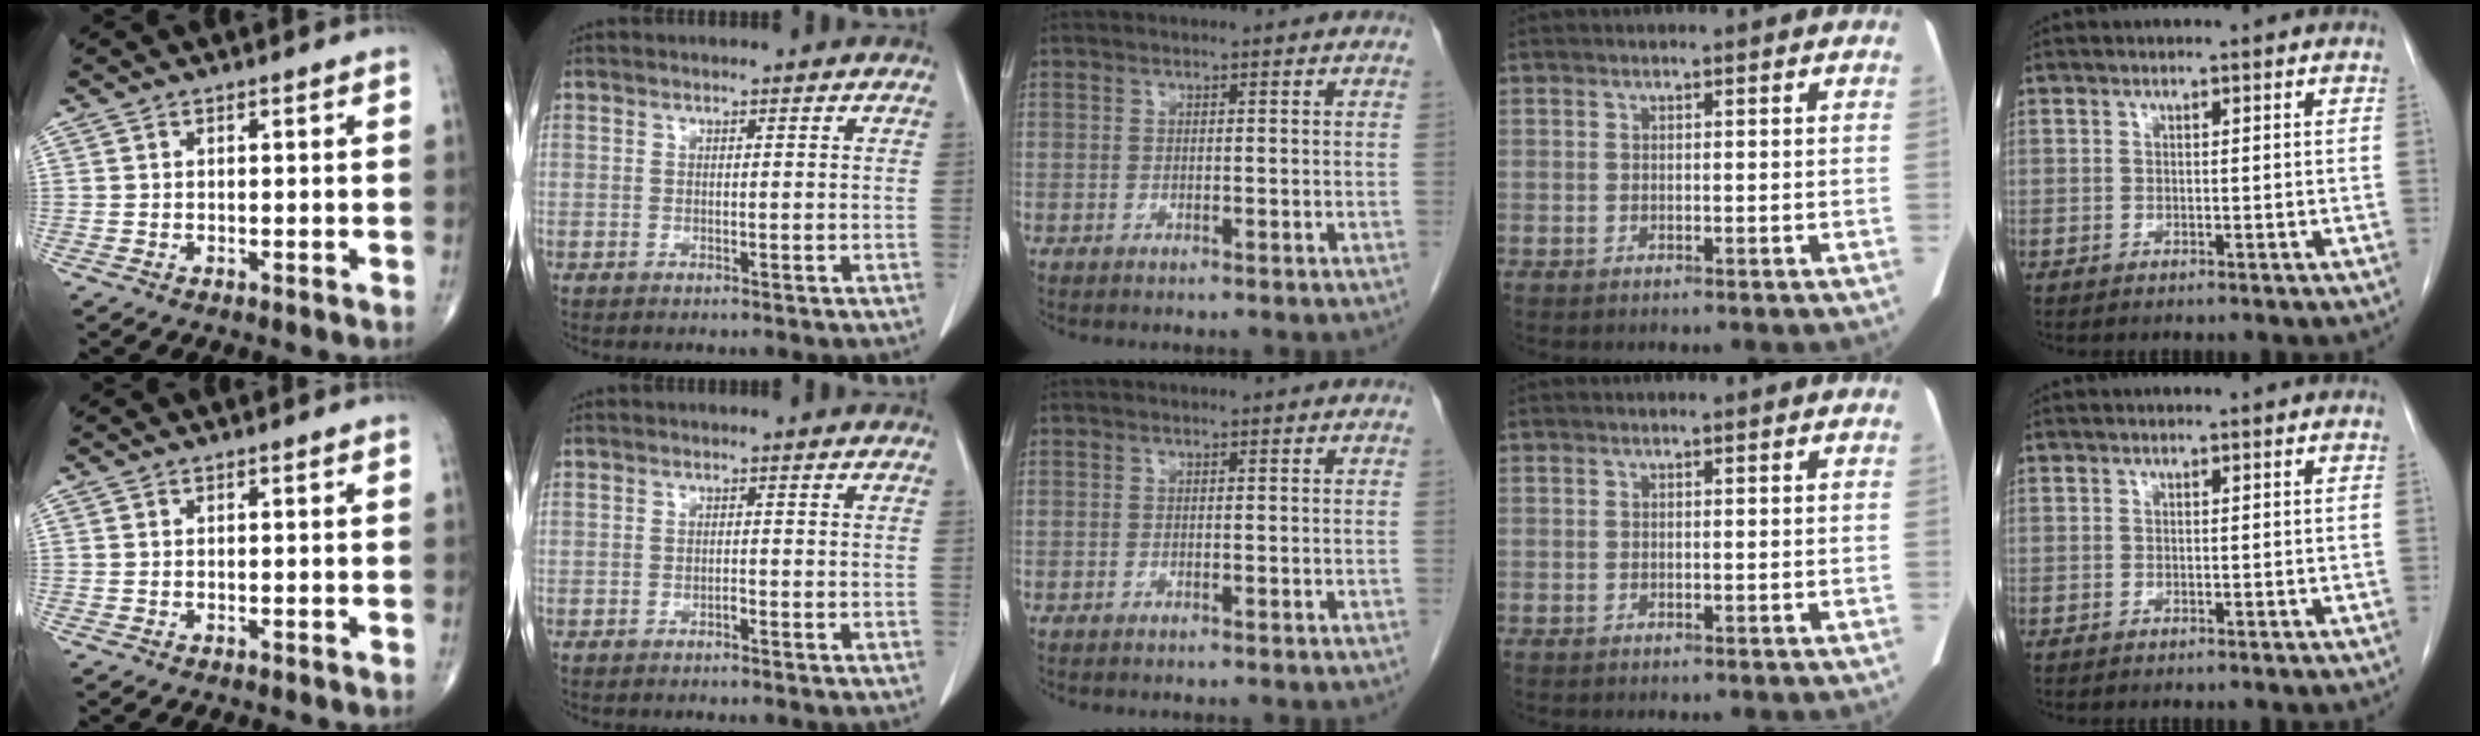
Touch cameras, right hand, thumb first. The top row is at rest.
{"index": {"total": 0.8, "force": [-0.6, 0.2, 0.4], "torque": [-0.006, 0.002, -0.013]}}